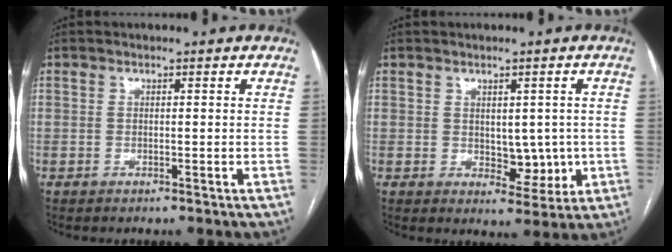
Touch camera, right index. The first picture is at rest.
{"total": 5.2, "force": [-0.2, 3.1, 4.1], "torque": [-0.047, -0.002, 0.009]}